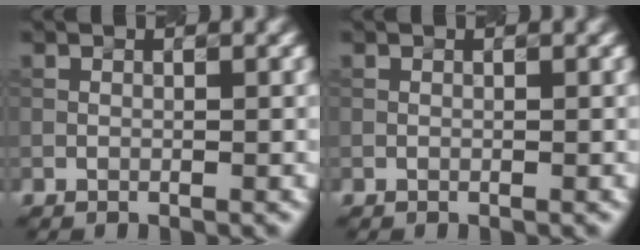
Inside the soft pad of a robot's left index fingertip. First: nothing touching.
{"total": 0.0}